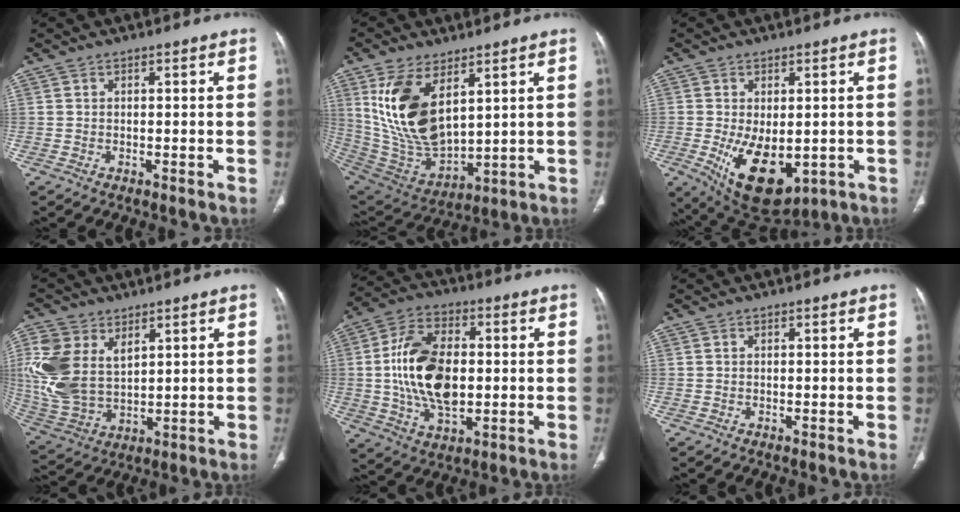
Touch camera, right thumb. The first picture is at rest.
{"total": 17.6, "force": [6.6, 9.1, 13.5], "torque": [-0.247, -0.030, 0.150]}
{"total": 12.6, "force": [-2.8, 6.9, 10.2], "torque": [-0.158, -0.017, -0.019]}
{"total": 14.6, "force": [4.9, 9.6, 9.8], "torque": [-0.214, -0.018, 0.112]}
{"total": 16.9, "force": [0.2, 10.0, 13.6], "torque": [-0.243, 0.010, 0.006]}
{"total": 0.0}